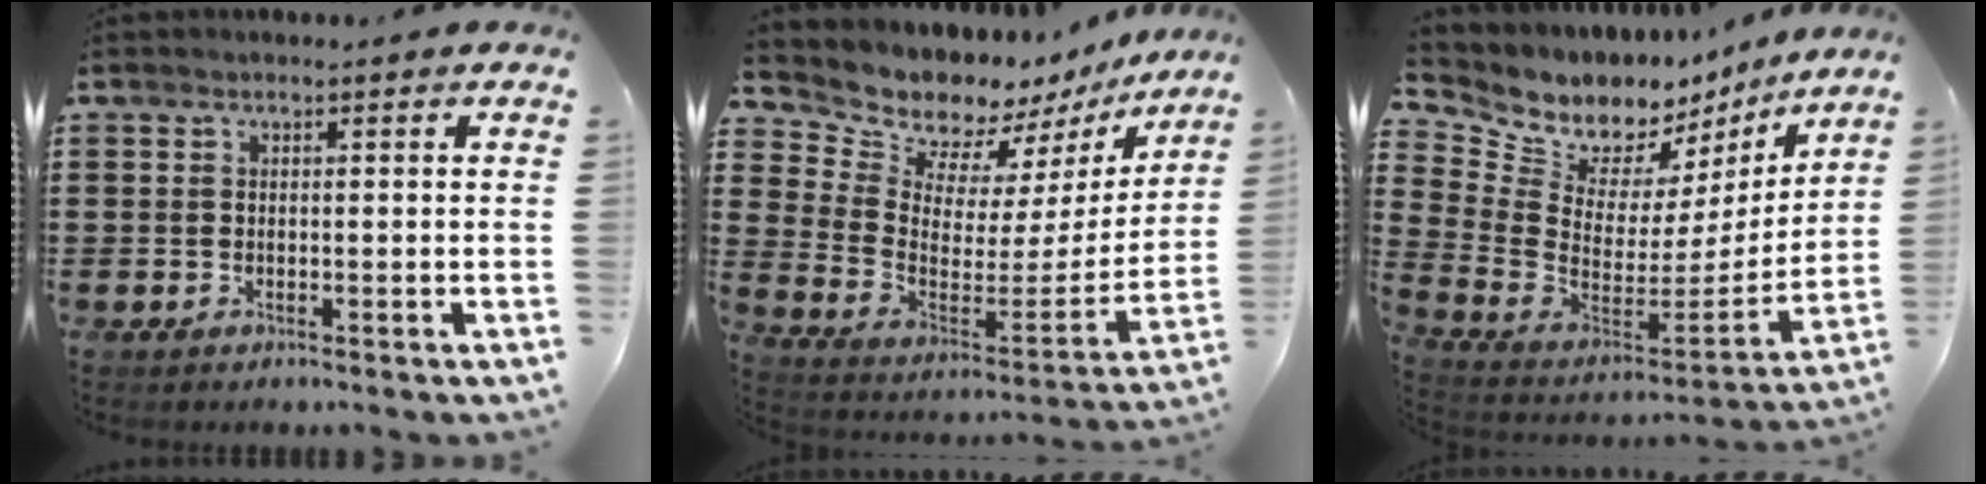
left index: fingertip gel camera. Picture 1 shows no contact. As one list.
[{"total": 8.2, "force": [7.8, 2.5, -0.1], "torque": [-0.049, -0.078, 0.138]}, {"total": 7.8, "force": [6.1, 4.6, 1.4], "torque": [-0.073, -0.053, 0.112]}]